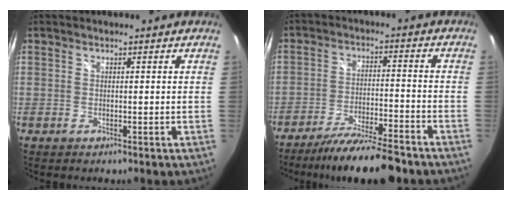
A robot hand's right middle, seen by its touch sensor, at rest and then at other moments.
{"total": 12.9, "force": [-11.0, 1.5, 6.6], "torque": [-0.133, -0.017, -0.178]}